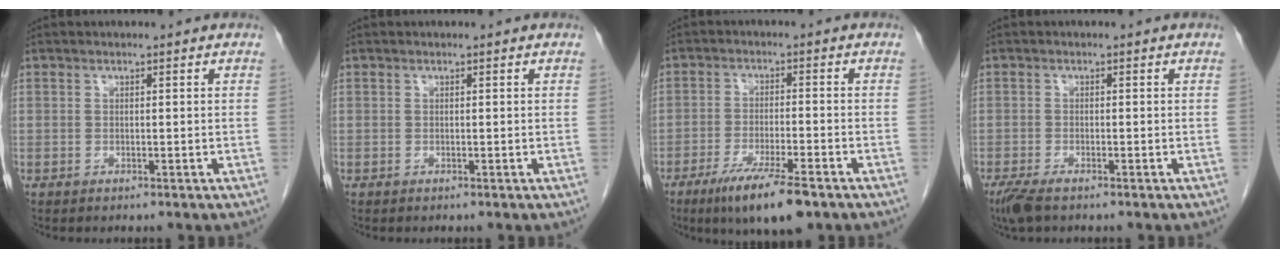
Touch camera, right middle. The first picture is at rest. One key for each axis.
{"total": 0.0}
{"total": 9.7, "fx": -6.3, "fy": 1.1, "fz": 7.3, "tx": -0.128, "ty": -0.023, "tz": -0.103}
{"total": 3.7, "fx": -2.7, "fy": 0.9, "fz": 2.4, "tx": -0.052, "ty": -0.011, "tz": -0.046}